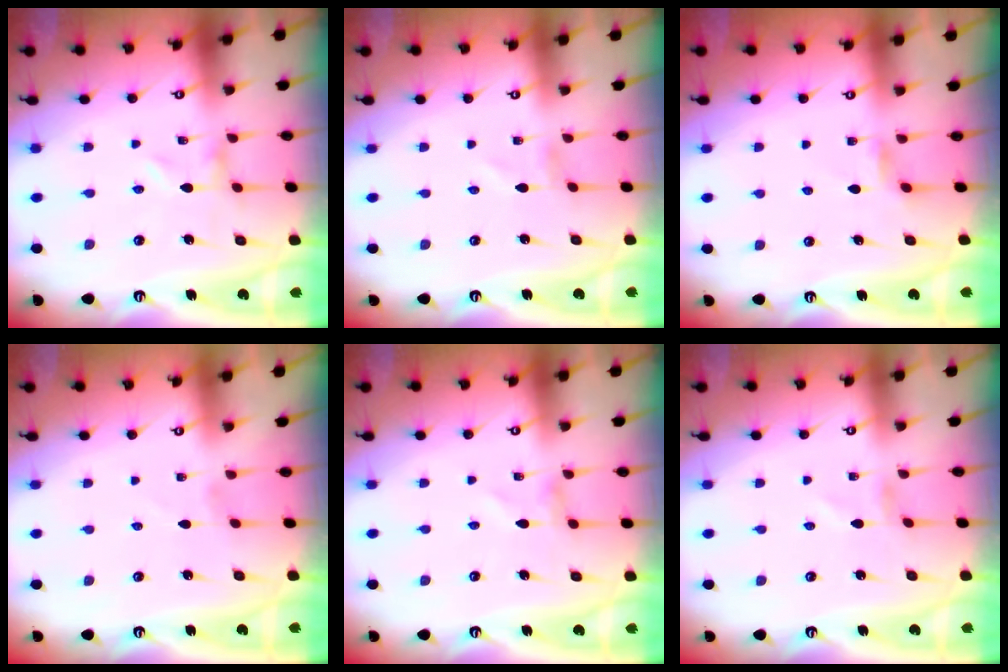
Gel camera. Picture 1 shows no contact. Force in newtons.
{"total": 1.3, "press": 1.3, "slide": 0.1}
{"total": 2.3, "press": 2.3, "slide": 0.5}
{"total": 1.2, "press": 1.2, "slide": 0.0}
{"total": 0.8, "press": 0.8, "slide": 0.1}
{"total": 0.9, "press": 0.8, "slide": 0.1}